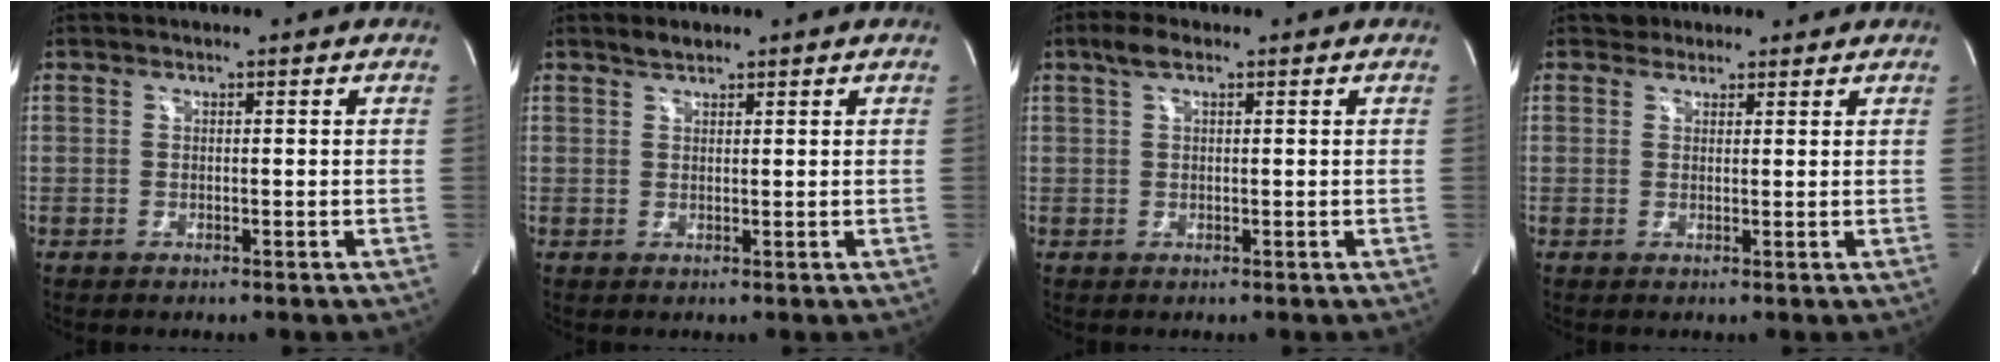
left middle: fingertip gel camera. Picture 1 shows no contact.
{"total": 1.5, "force": [1.3, 0.5, 0.4], "torque": [-0.011, 0.005, 0.026]}
{"total": 2.6, "force": [1.6, 0.8, 2.0], "torque": [-0.044, 0.017, 0.032]}
{"total": 2.9, "force": [2.4, 1.7, -0.2], "torque": [0.014, 0.016, 0.029]}